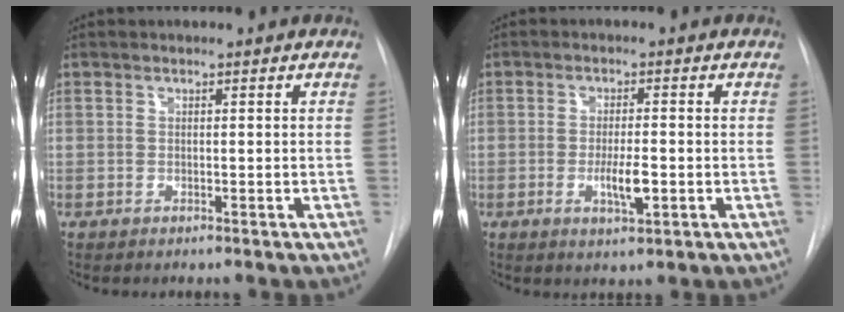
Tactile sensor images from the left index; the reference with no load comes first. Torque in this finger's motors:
{"motor_torque": [0.66, 0.04, 0.14, 0.07]}